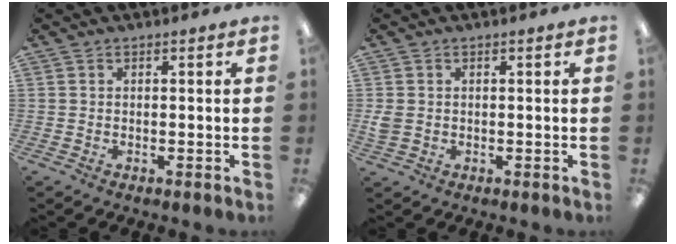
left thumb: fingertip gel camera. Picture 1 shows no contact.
{"total": 2.6, "force": [0.0, 2.1, 1.4], "torque": [-0.018, 0.003, -0.002]}